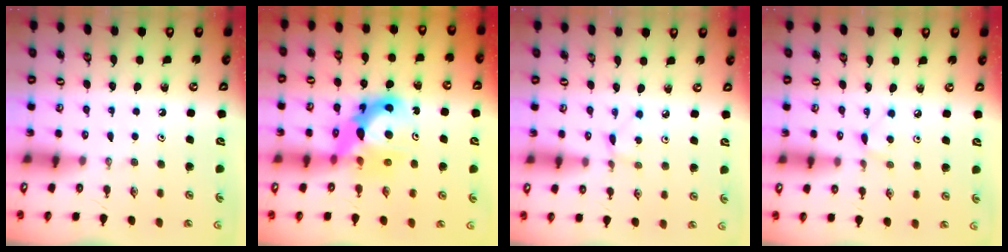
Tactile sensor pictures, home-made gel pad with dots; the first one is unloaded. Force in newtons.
{"total": 11.2, "press": 11.1, "slide": 1.0}
{"total": 0.8, "press": 0.8, "slide": 0.1}
{"total": 3.8, "press": 3.8, "slide": 0.6}